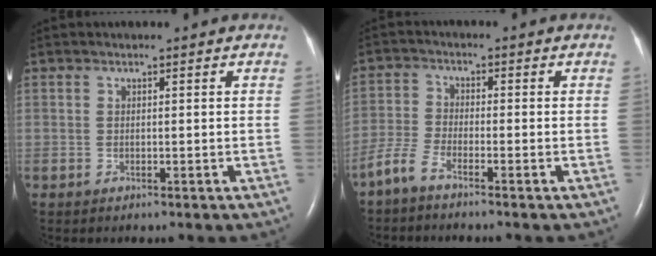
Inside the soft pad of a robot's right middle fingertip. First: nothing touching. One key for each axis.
{"total": 3.5, "fx": -3.0, "fy": 0.3, "fz": 1.8, "tx": -0.050, "ty": -0.008, "tz": -0.070}